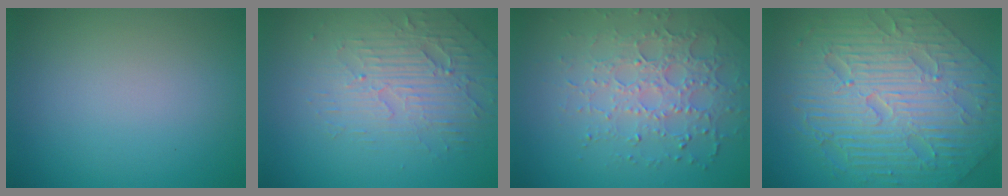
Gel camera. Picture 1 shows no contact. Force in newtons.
{"total": 3.9, "press": 3.4, "slide": 1.8}
{"total": 4.6, "press": 4.0, "slide": 2.2}
{"total": 11.4, "press": 7.5, "slide": 8.6}